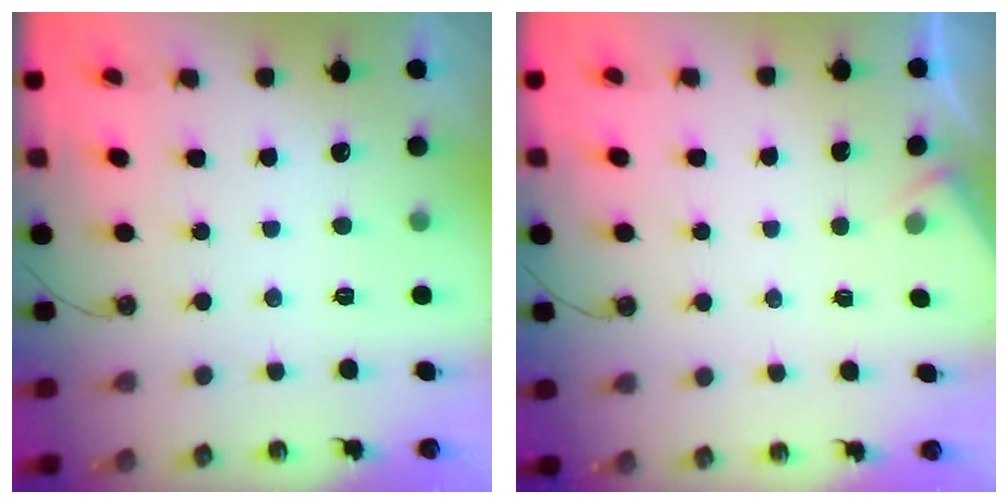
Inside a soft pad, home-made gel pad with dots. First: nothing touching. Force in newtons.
{"total": 2.2, "press": 2.2, "slide": 0.4}